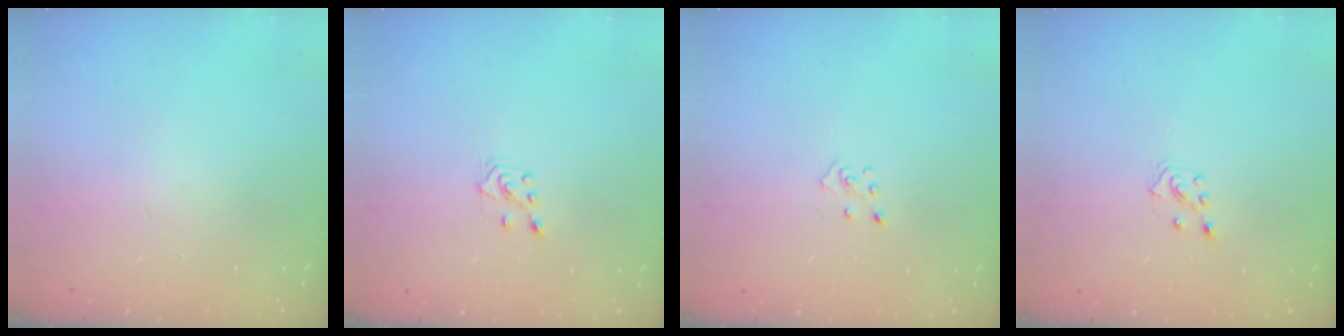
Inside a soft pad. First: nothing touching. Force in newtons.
{"total": 3.0, "press": 2.9, "slide": 0.7}
{"total": 3.7, "press": 3.6, "slide": 0.4}
{"total": 2.8, "press": 2.7, "slide": 0.5}